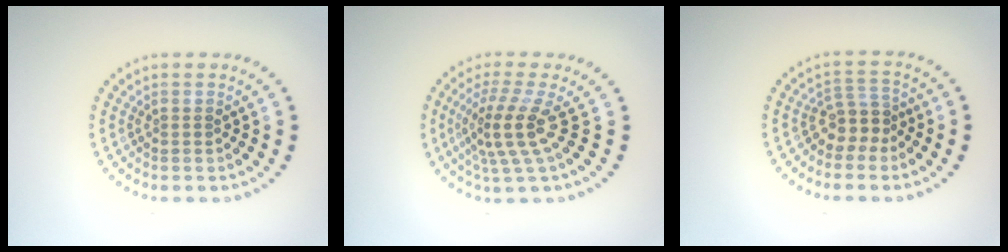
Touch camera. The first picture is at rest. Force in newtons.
{"total": 3.8, "press": 2.7, "slide": 2.7}
{"total": 2.7, "press": 2.0, "slide": 1.8}